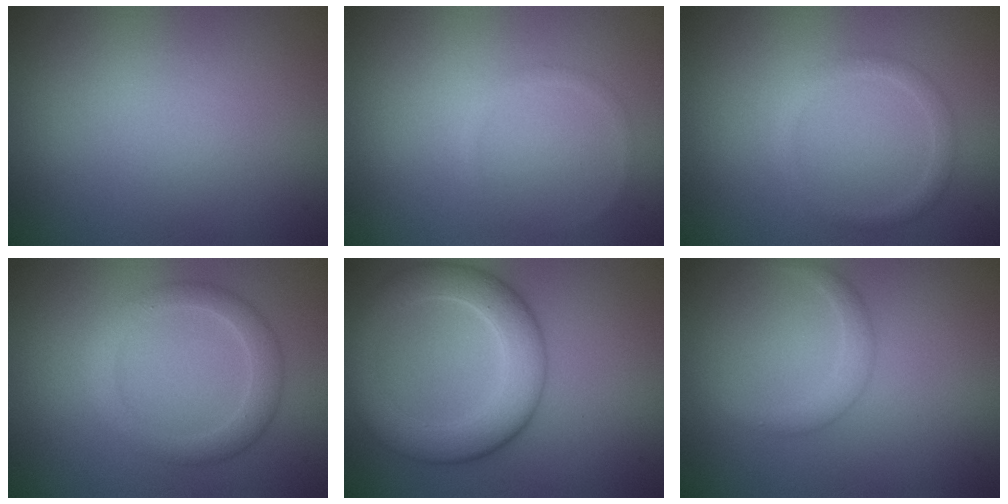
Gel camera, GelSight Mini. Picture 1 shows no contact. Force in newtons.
{"total": 0.5, "press": 0.5, "slide": 0.1}
{"total": 1.4, "press": 1.4, "slide": 0.1}
{"total": 2.6, "press": 2.6, "slide": 0.1}
{"total": 6.2, "press": 6.2, "slide": 0.2}
{"total": 1.7, "press": 1.7, "slide": 0.1}